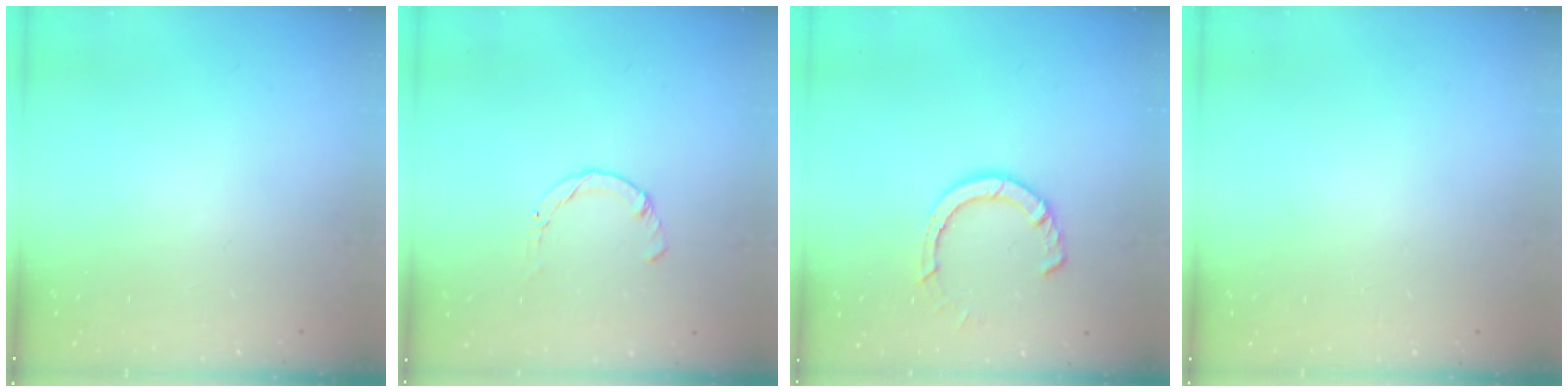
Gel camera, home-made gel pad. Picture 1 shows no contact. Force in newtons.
{"total": 0.0}
{"total": 7.5, "press": 7.4, "slide": 1.0}
{"total": 2.6, "press": 2.6, "slide": 0.2}